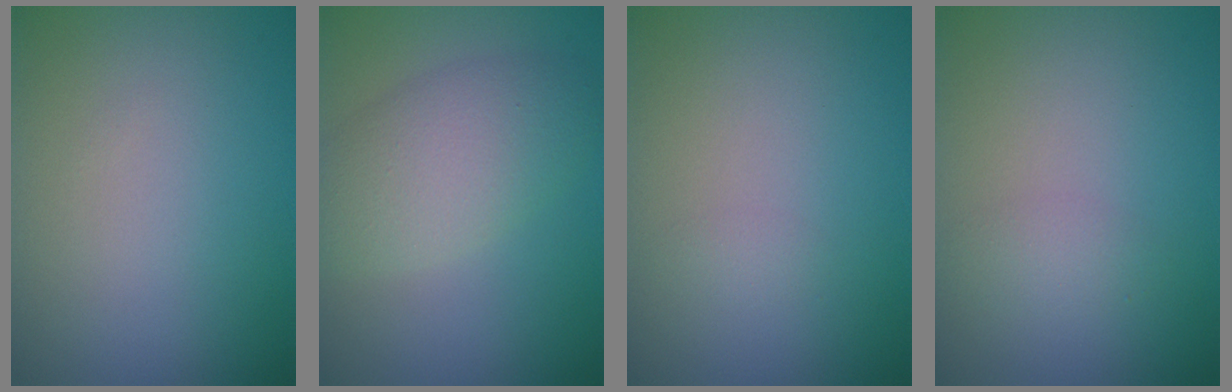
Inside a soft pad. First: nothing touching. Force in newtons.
{"total": 4.9, "press": 4.9, "slide": 0.4}
{"total": 0.6, "press": 0.6, "slide": 0.0}
{"total": 1.3, "press": 1.3, "slide": 0.0}